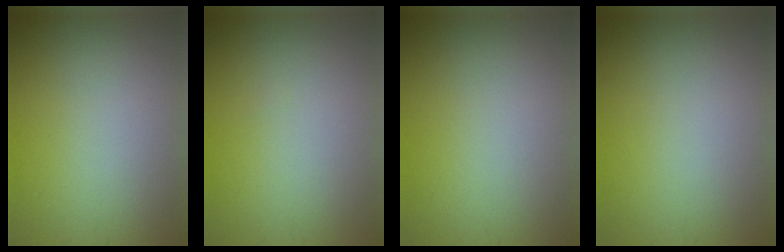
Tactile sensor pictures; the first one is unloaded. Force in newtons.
{"total": 0.0}
{"total": 0.0}
{"total": 0.0}